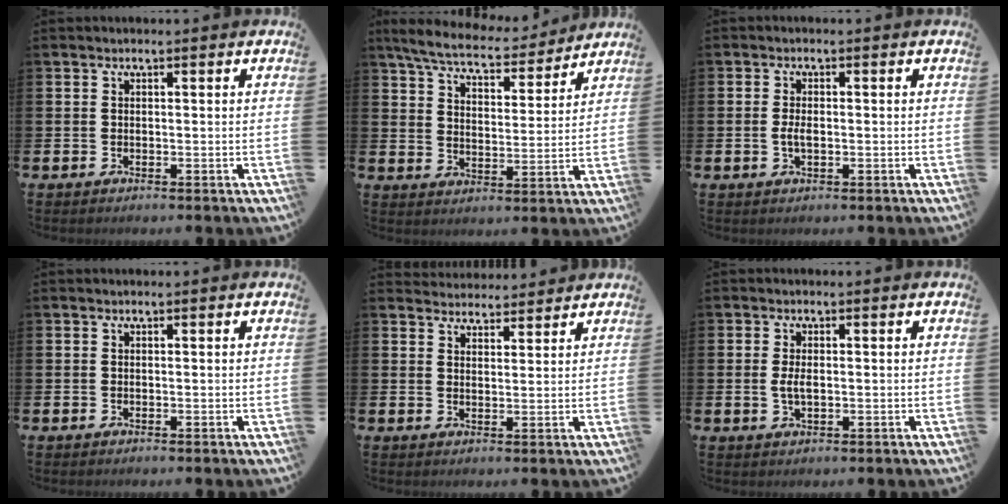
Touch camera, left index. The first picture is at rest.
{"total": 7.1, "force": [6.7, 1.3, 2.2], "torque": [-0.066, -0.042, 0.114]}
{"total": 2.0, "force": [-0.3, 1.0, 1.7], "torque": [-0.027, 0.000, -0.008]}
{"total": 0.0}
{"total": 3.4, "force": [3.3, 0.8, -0.3], "torque": [-0.001, -0.016, 0.061]}
{"total": 2.3, "force": [0.0, 1.1, 2.0], "torque": [-0.034, 0.002, -0.004]}